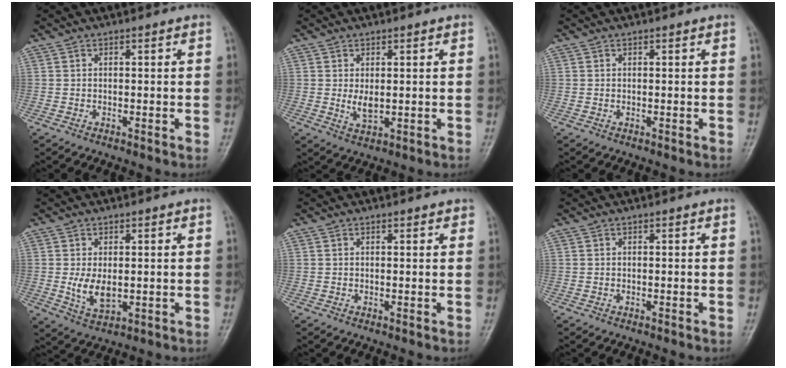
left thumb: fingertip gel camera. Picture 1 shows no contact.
{"total": 3.0, "force": [0.4, 1.7, 2.5], "torque": [-0.039, -0.011, 0.015]}
{"total": 0.0}
{"total": 5.2, "force": [0.1, 3.1, 4.2], "torque": [-0.074, -0.015, 0.011]}
{"total": 1.3, "force": [0.9, 0.6, 0.7], "torque": [-0.004, -0.003, 0.009]}
{"total": 0.0}